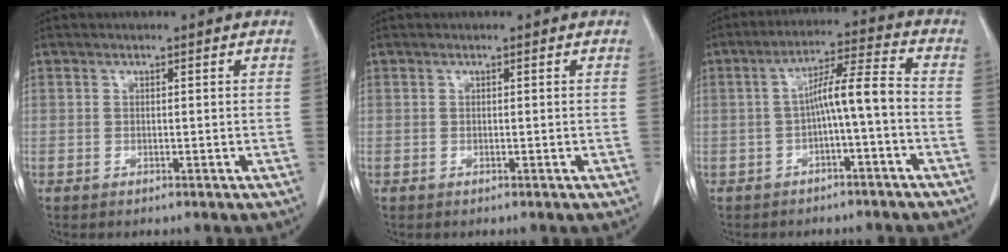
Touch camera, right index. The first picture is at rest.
{"total": 0.0}
{"total": 6.9, "force": [-1.5, 0.1, 6.7], "torque": [-0.115, 0.028, -0.024]}